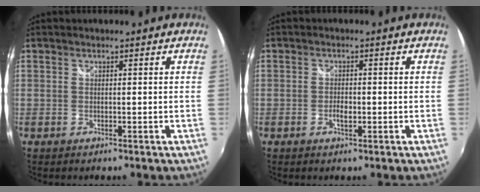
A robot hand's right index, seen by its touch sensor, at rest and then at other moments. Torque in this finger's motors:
{"motor_torque": [0.02, -0.01, 0.05, 0.01]}